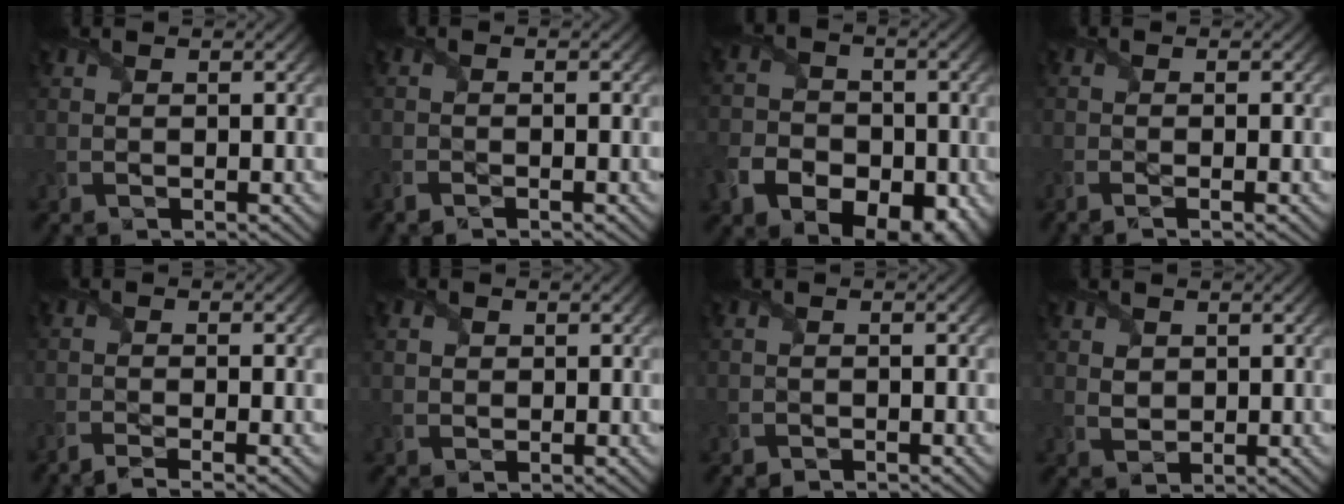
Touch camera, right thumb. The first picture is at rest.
{"total": 1.7, "force": [-1.4, 0.0, 0.9], "torque": [-0.023, -0.005, -0.027]}
{"total": 12.5, "force": [-6.3, 8.8, 6.2], "torque": [-0.124, -0.047, -0.110]}
{"total": 1.7, "force": [-1.1, -0.4, 1.3], "torque": [-0.027, -0.004, -0.022]}
{"total": 2.8, "force": [-2.1, -0.4, 1.8], "torque": [-0.033, -0.004, -0.048]}
{"total": 0.8, "force": [0.3, 0.8, 0.1], "torque": [-0.009, -0.003, 0.004]}
{"total": 0.9, "force": [-0.8, -0.2, 0.0], "torque": [0.003, -0.004, -0.014]}
{"total": 1.4, "force": [0.8, 1.0, 0.6], "torque": [-0.023, -0.002, 0.015]}